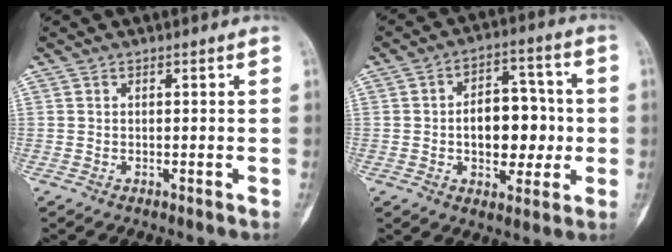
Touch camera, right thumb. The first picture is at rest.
{"total": 13.2, "force": [-0.8, 8.3, 10.2], "torque": [-0.110, 0.027, -0.008]}